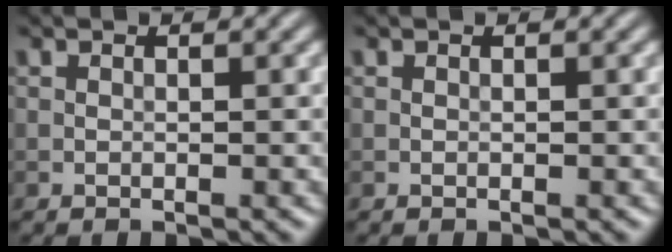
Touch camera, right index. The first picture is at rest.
{"total": 0.0}